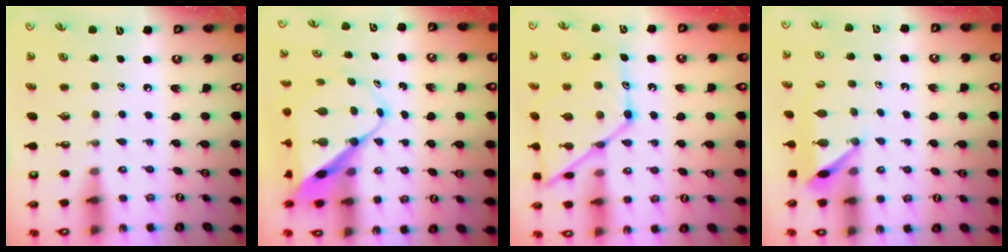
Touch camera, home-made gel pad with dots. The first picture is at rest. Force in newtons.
{"total": 11.1, "press": 11.0, "slide": 0.9}
{"total": 17.3, "press": 17.2, "slide": 1.3}
{"total": 6.5, "press": 6.5, "slide": 0.7}